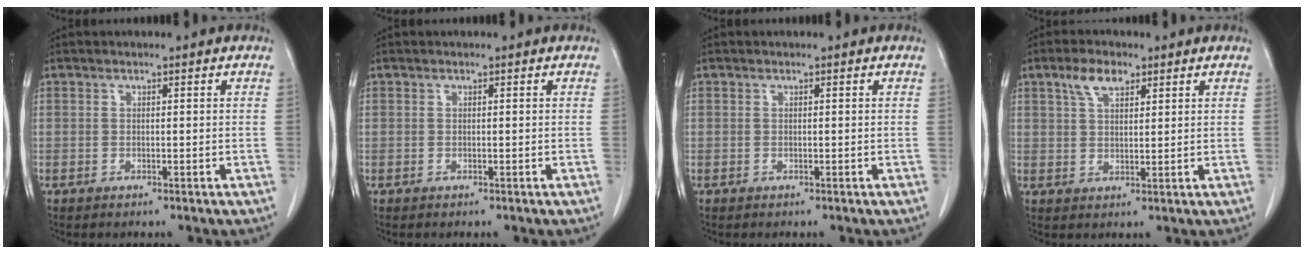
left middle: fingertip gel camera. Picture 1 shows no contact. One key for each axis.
{"total": 0.0}
{"total": 0.0}
{"total": 4.5, "fx": 2.7, "fy": 2.0, "fz": 3.0, "tx": -0.064, "ty": 0.010, "tz": 0.055}